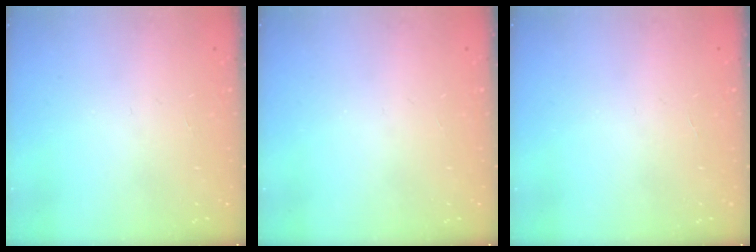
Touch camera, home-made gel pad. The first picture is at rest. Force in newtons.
{"total": 0.0}
{"total": 0.0}